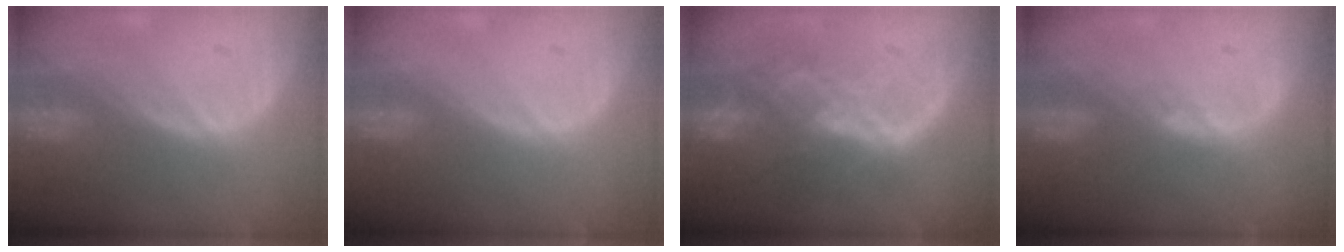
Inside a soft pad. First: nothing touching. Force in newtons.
{"total": 0.0}
{"total": 8.9, "press": 7.5, "slide": 4.7}
{"total": 0.7, "press": 0.6, "slide": 0.3}